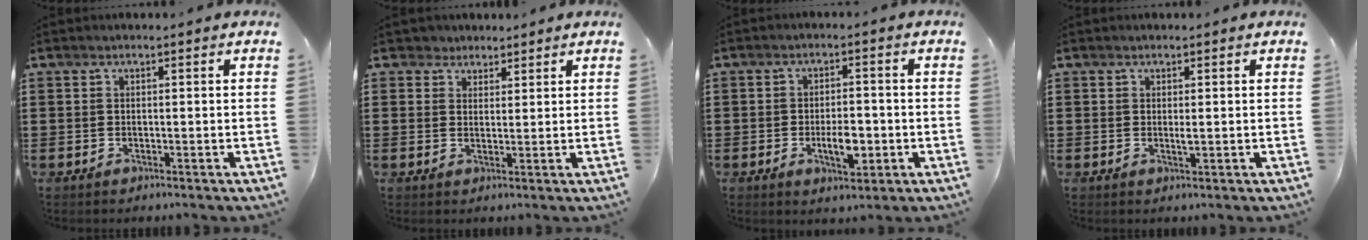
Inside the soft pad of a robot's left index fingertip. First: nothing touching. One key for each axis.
{"total": 2.5, "fx": 1.9, "fy": 1.6, "fz": -0.1, "tx": -0.009, "ty": 0.011, "tz": 0.036}
{"total": 5.1, "fx": -1.4, "fy": 2.4, "fz": 4.3, "tx": -0.065, "ty": 0.004, "tz": -0.025}
{"total": 1.0, "fx": 0.1, "fy": 0.1, "fz": 1.0, "tx": -0.020, "ty": -0.002, "tz": 0.002}